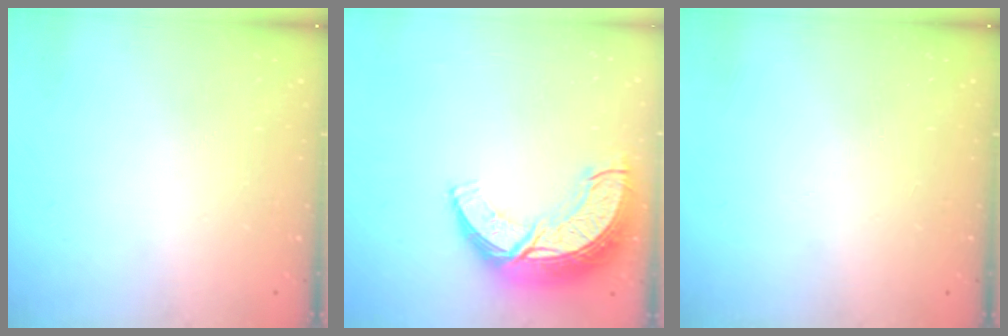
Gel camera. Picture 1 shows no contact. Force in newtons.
{"total": 15.1, "press": 15.1, "slide": 1.3}
{"total": 0.0}